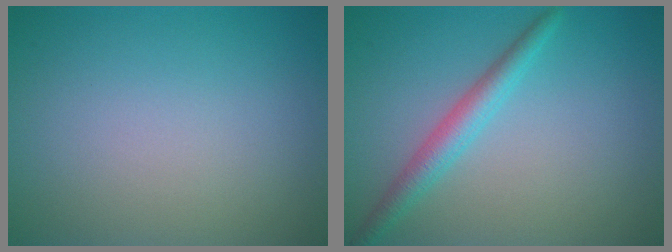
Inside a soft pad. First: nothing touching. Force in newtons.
{"total": 2.8, "press": 2.8, "slide": 0.0}